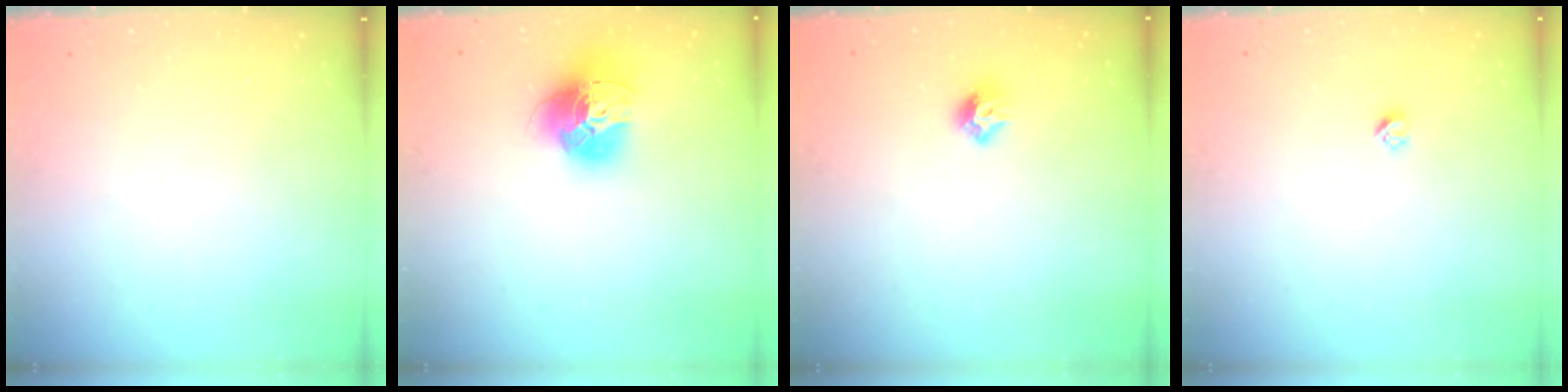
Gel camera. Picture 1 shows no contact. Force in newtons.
{"total": 15.7, "press": 15.6, "slide": 1.7}
{"total": 8.2, "press": 8.2, "slide": 0.3}
{"total": 2.4, "press": 2.4, "slide": 0.2}